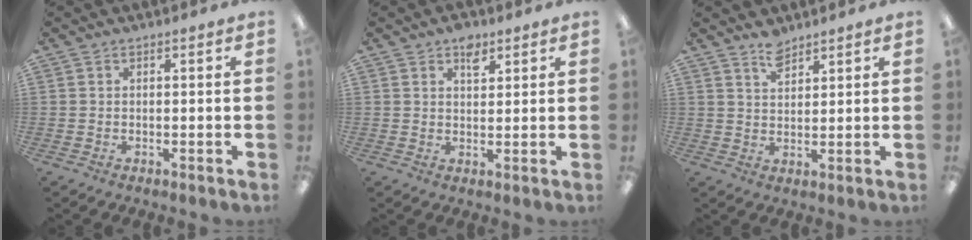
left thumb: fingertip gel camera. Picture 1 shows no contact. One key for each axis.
{"total": 4.5, "fx": 2.9, "fy": 2.4, "fz": 2.3, "tx": -0.028, "ty": -0.009, "tz": 0.049}
{"total": 4.5, "fx": 3.8, "fy": 1.8, "fz": 1.6, "tx": -0.031, "ty": -0.017, "tz": 0.069}